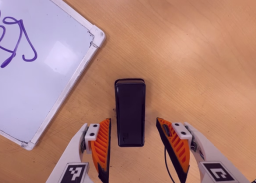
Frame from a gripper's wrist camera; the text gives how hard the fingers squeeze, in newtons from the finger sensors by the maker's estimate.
{"total": 0.0}